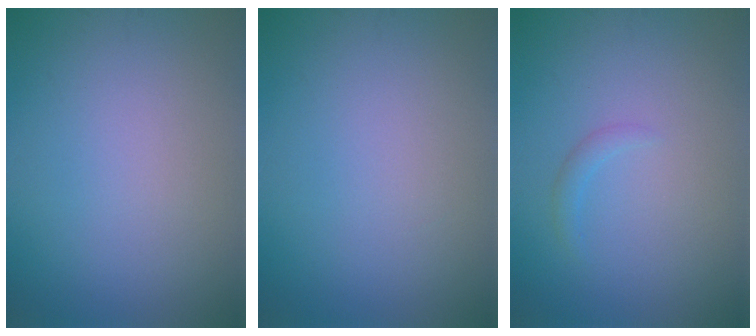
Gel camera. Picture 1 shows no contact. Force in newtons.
{"total": 0.0}
{"total": 0.9, "press": 0.8, "slide": 0.1}